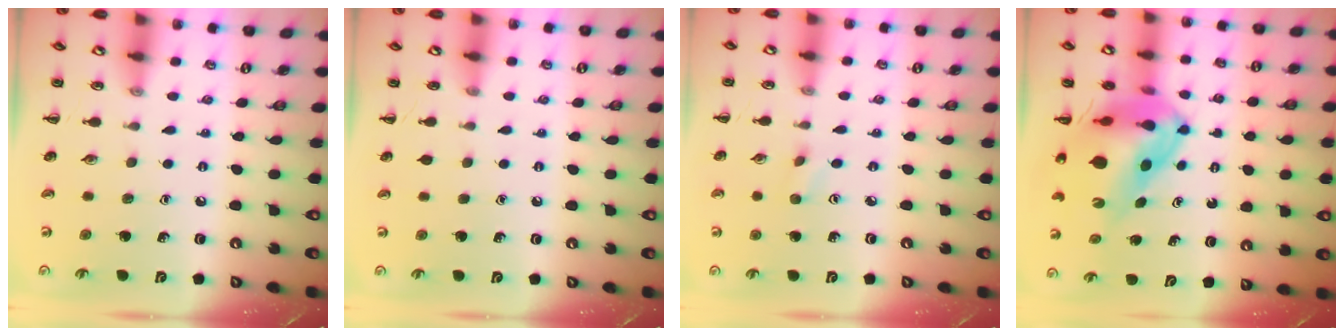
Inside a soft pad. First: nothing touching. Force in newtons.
{"total": 0.0}
{"total": 2.3, "press": 2.2, "slide": 0.8}
{"total": 12.3, "press": 11.7, "slide": 3.7}